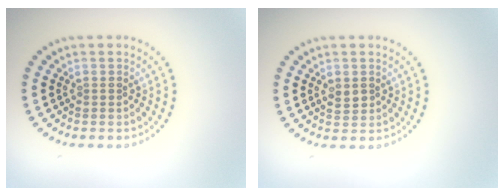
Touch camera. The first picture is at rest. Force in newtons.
{"total": 1.3, "press": 1.3, "slide": 0.0}